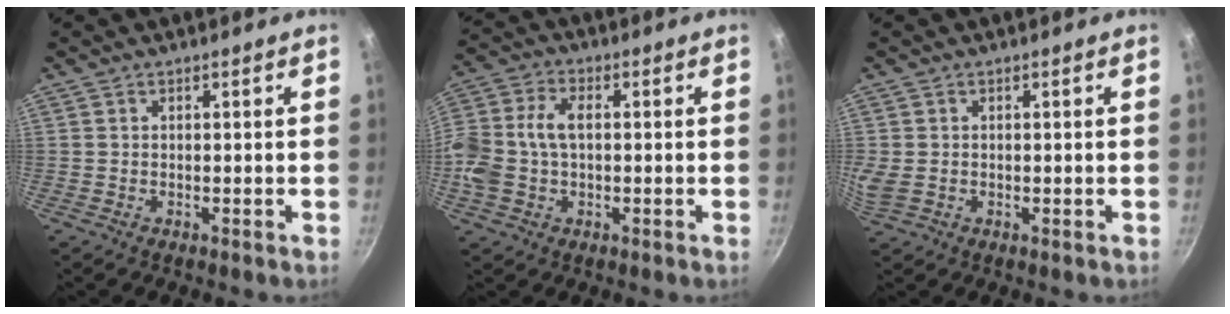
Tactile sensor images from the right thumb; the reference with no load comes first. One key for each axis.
{"total": 11.2, "fx": -0.3, "fy": 7.3, "fz": 8.5, "tx": -0.177, "ty": 0.027, "tz": -0.017}
{"total": 3.6, "fx": -0.1, "fy": 2.7, "fz": 2.4, "tx": -0.050, "ty": -0.001, "tz": 0.003}